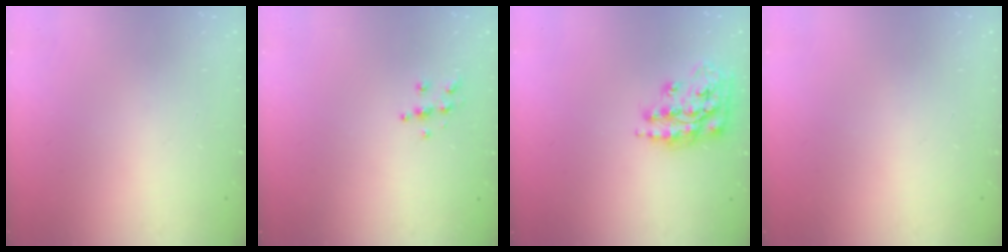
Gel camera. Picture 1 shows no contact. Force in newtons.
{"total": 5.5, "press": 5.5, "slide": 0.5}
{"total": 15.2, "press": 15.1, "slide": 0.8}
{"total": 0.0}